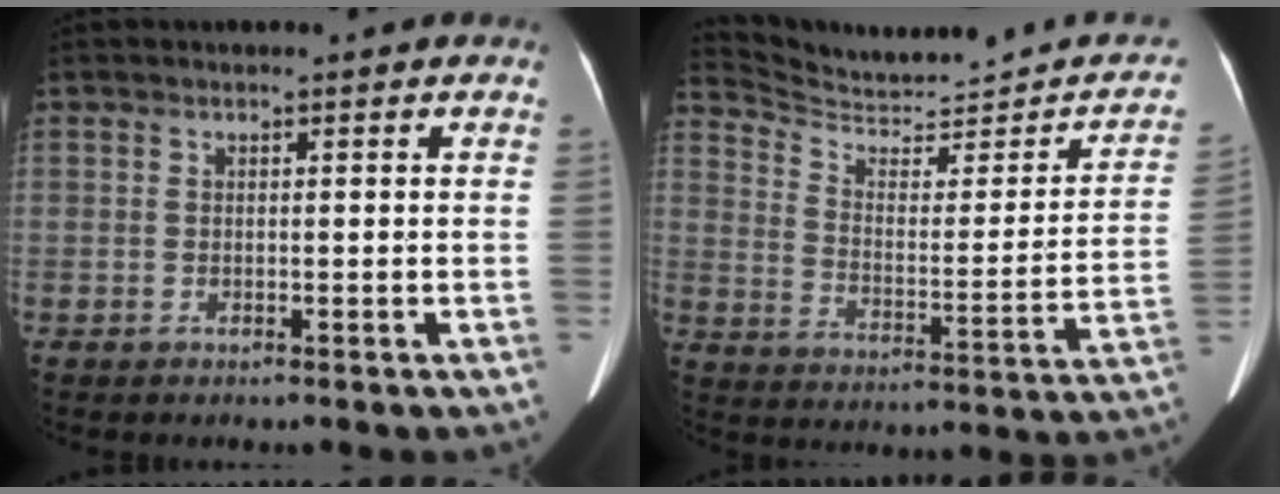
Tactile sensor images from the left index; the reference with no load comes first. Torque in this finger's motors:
{"motor_torque": [-0.50, -1.64, -0.12, -0.05]}